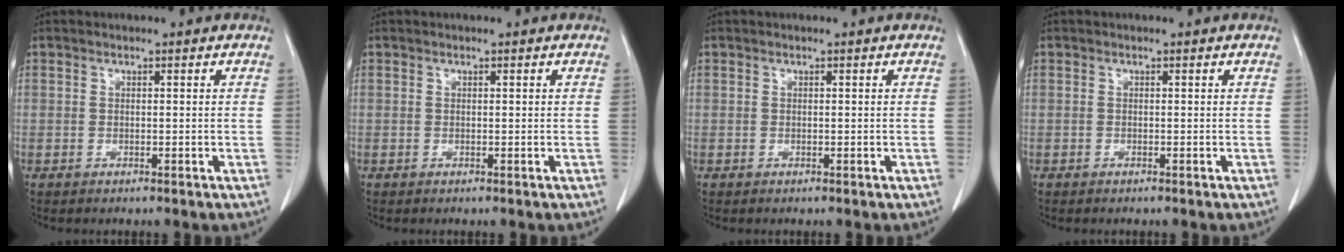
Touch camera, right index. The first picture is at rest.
{"total": 0.0}
{"total": 0.0}
{"total": 0.0}